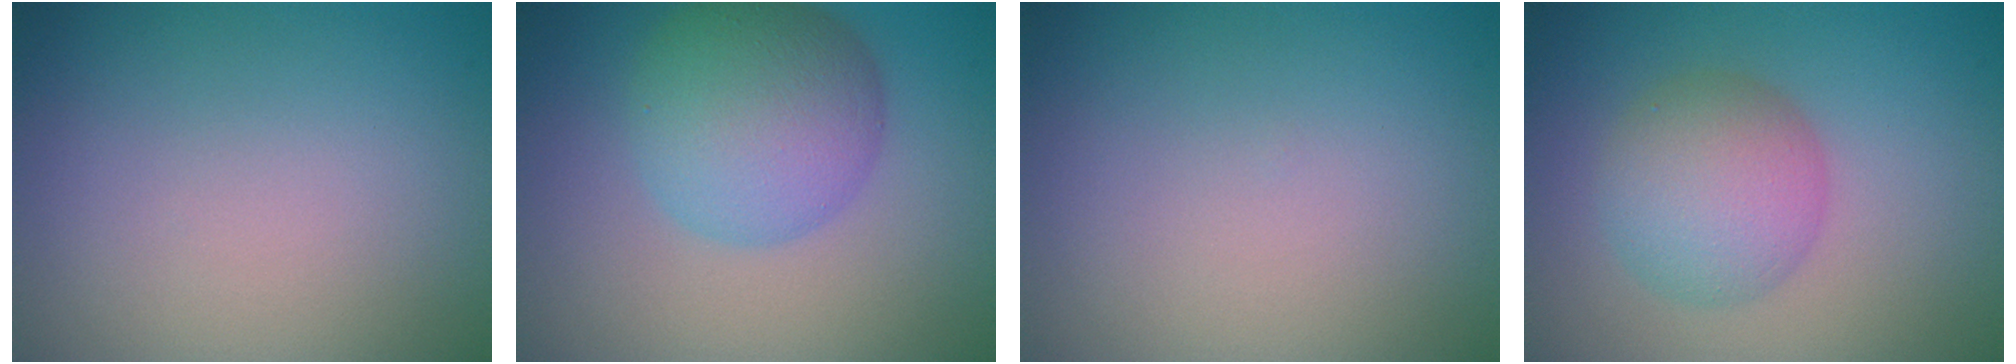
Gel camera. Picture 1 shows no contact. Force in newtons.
{"total": 7.1, "press": 7.1, "slide": 0.0}
{"total": 0.0}
{"total": 5.2, "press": 5.2, "slide": 0.3}